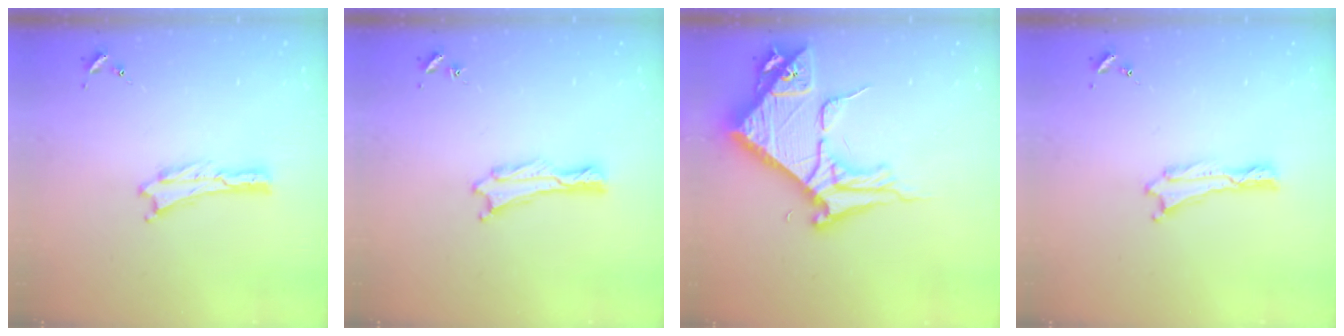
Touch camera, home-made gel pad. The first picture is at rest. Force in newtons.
{"total": 0.0}
{"total": 9.5, "press": 9.5, "slide": 1.1}
{"total": 0.0}